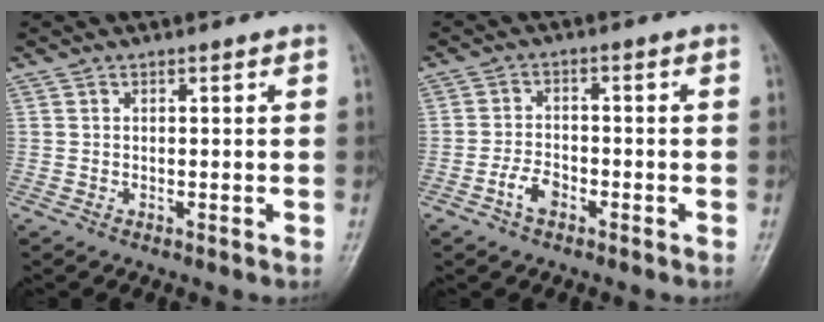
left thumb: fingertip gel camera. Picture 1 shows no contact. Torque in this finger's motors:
{"motor_torque": [-0.22, 0.38, 0.29, 0.37, 0.01]}